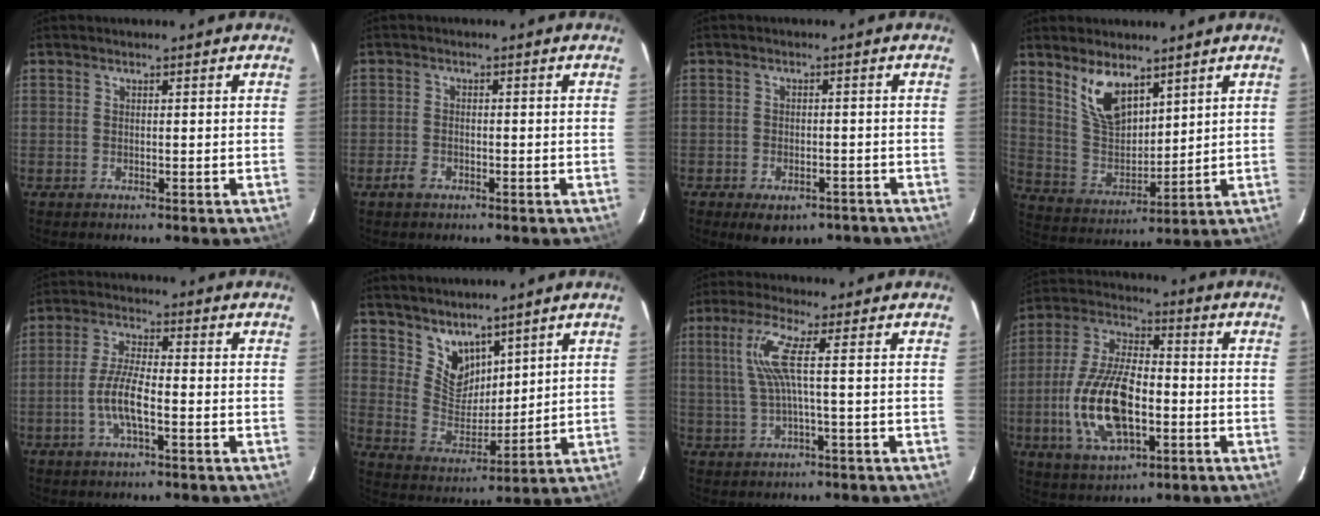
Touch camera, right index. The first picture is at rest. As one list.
[{"total": 2.5, "force": [-1.6, 1.5, 1.3], "torque": [-0.031, 0.001, -0.029]}, {"total": 8.5, "force": [-5.9, 4.5, 4.1], "torque": [-0.080, -0.005, -0.069]}, {"total": 10.1, "force": [6.5, 4.7, 6.2], "torque": [-0.117, 0.002, 0.137]}, {"total": 6.9, "force": [-2.4, 1.6, 6.3], "torque": [-0.130, 0.002, -0.048]}, {"total": 8.1, "force": [6.1, 4.6, 2.7], "torque": [-0.040, -0.001, 0.129]}, {"total": 6.3, "force": [0.7, -0.7, 6.2], "torque": [-0.125, -0.001, 0.026]}, {"total": 17.3, "force": [-4.2, 7.9, 14.8], "torque": [-0.314, -0.002, -0.073]}]